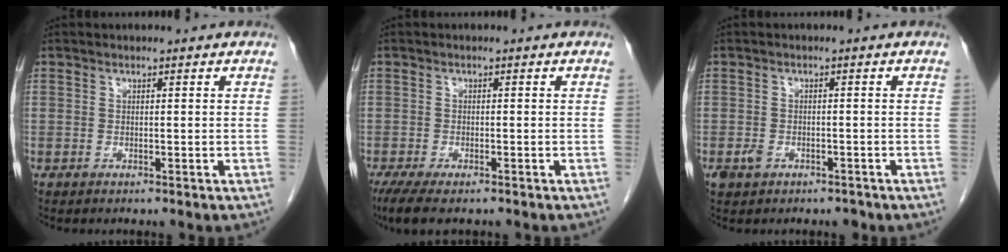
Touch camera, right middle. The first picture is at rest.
{"total": 5.8, "force": [-4.2, 1.7, 3.6], "torque": [-0.061, -0.014, -0.068]}
{"total": 2.7, "force": [-1.6, 1.8, 1.2], "torque": [-0.020, 0.003, -0.018]}